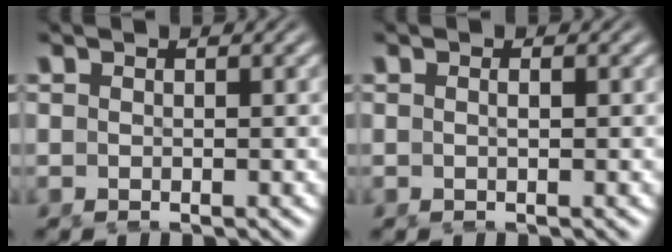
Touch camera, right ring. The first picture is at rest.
{"total": 0.7, "force": [-0.2, -0.4, 0.5], "torque": [-0.010, -0.004, 0.000]}